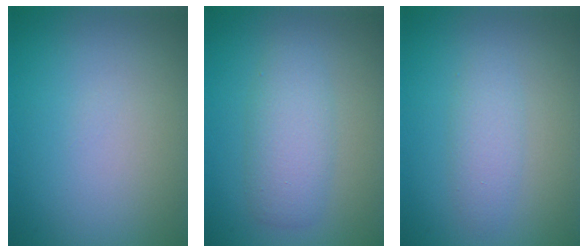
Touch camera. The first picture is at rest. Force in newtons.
{"total": 2.3, "press": 2.3, "slide": 0.2}
{"total": 1.9, "press": 1.9, "slide": 0.1}